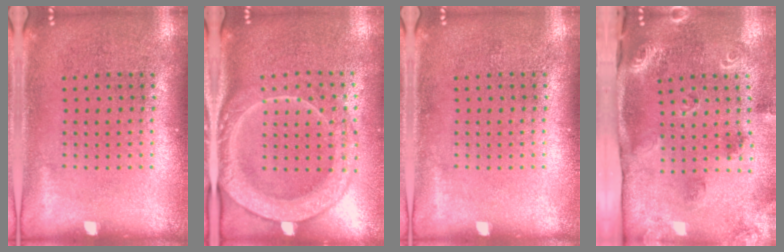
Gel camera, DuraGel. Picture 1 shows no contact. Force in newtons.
{"total": 2.4, "press": 2.2, "slide": 1.1}
{"total": 0.0}
{"total": 2.1, "press": 1.8, "slide": 1.1}